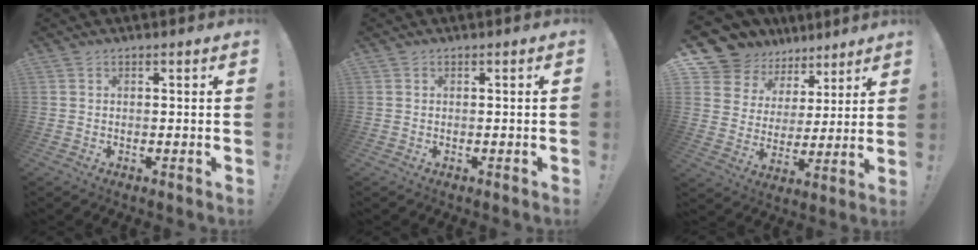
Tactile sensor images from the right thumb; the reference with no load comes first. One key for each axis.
{"total": 0.6, "fx": -0.4, "fy": -0.5, "fz": 0.2, "tx": -0.008, "ty": 0.001, "tz": -0.006}
{"total": 11.2, "fx": 8.0, "fy": 7.6, "fz": 1.9, "tx": -0.037, "ty": -0.070, "tz": 0.161}